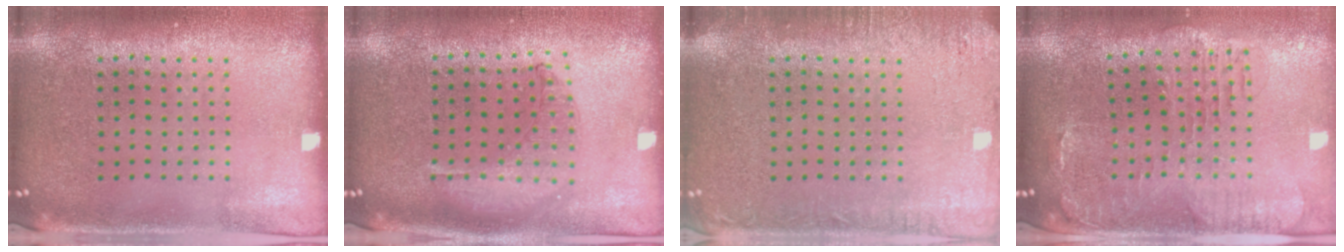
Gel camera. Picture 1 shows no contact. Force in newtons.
{"total": 1.0, "press": 1.0, "slide": 0.3}
{"total": 2.5, "press": 2.5, "slide": 0.3}
{"total": 1.4, "press": 1.3, "slide": 0.3}